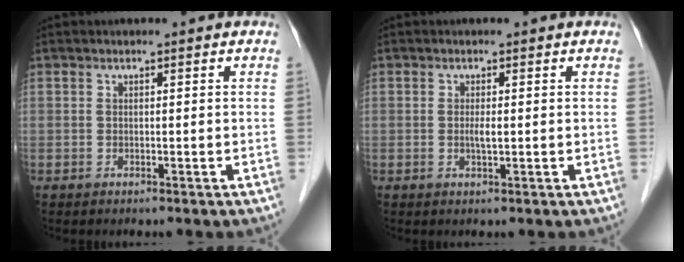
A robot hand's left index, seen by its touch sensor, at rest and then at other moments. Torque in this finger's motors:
{"motor_torque": [0.19, 0.03, 0.05, 0.05]}